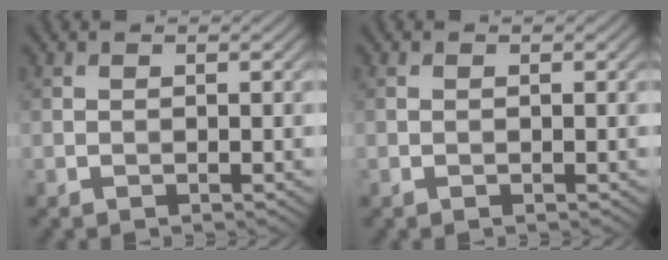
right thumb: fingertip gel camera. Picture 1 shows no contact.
{"total": 0.0}